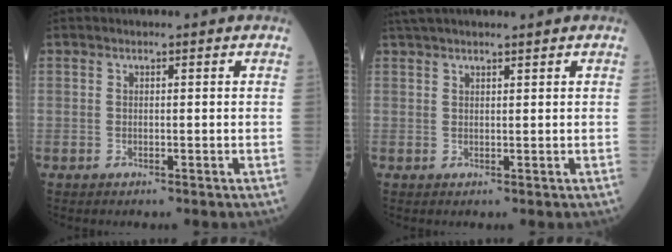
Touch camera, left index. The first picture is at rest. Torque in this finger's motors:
{"motor_torque": [0.46, -0.57, 0.03, 0.00]}